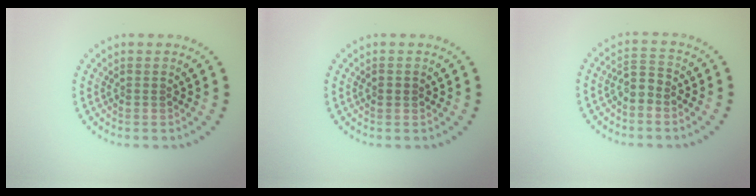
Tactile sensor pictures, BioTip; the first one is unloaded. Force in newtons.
{"total": 0.9, "press": 0.9, "slide": 0.0}
{"total": 2.1, "press": 1.7, "slide": 1.3}